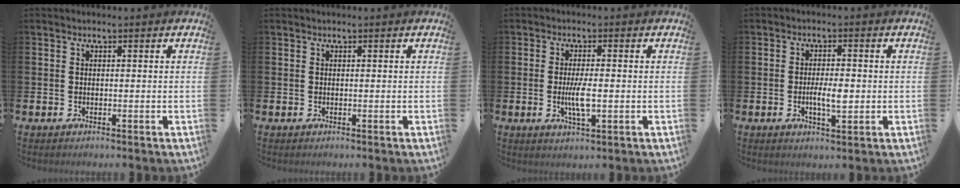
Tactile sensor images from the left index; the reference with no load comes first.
{"total": 0.0}
{"total": 3.7, "force": [-0.5, 0.8, 3.5], "torque": [-0.069, -0.005, -0.013]}
{"total": 3.6, "force": [-0.5, 1.2, 3.4], "torque": [-0.054, -0.004, -0.011]}